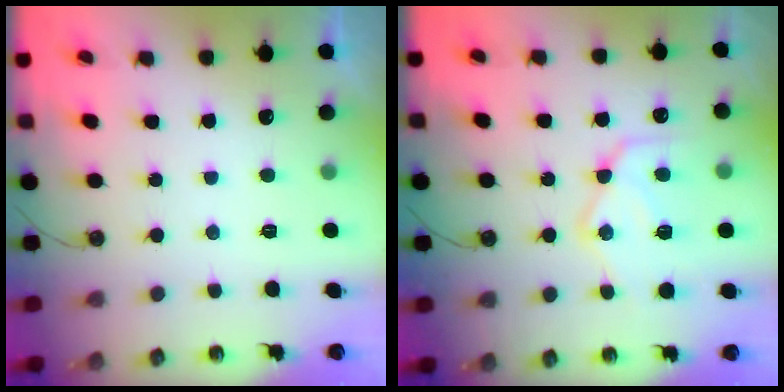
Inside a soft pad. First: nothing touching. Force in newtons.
{"total": 15.3, "press": 15.2, "slide": 0.9}